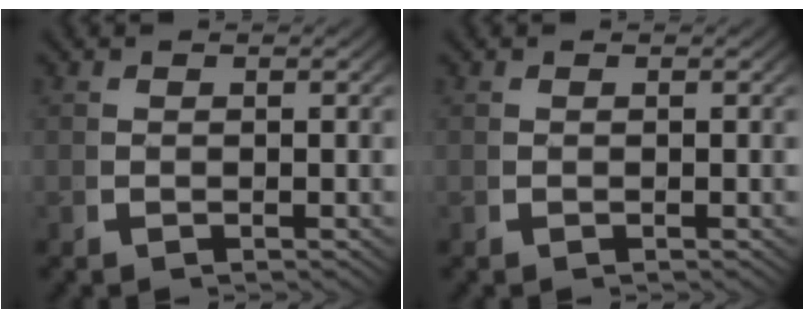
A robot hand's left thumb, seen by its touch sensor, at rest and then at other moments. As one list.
[{"total": 0.0}]